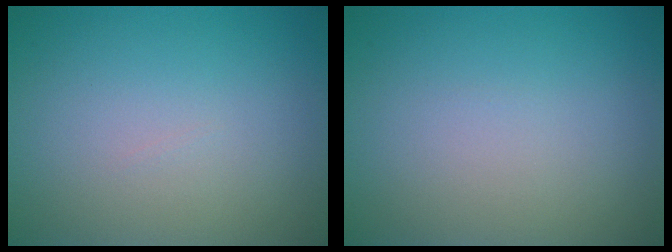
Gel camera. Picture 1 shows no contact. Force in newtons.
{"total": 0.0}